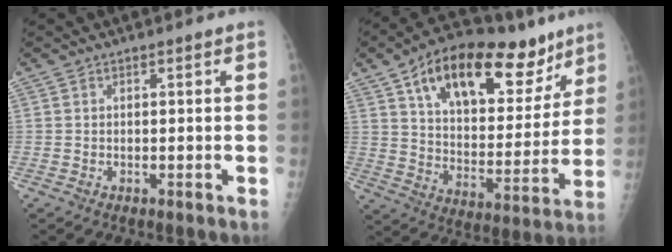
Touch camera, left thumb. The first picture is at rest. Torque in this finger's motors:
{"motor_torque": [0.37, 0.44, 1.58, -1.19, 0.24]}